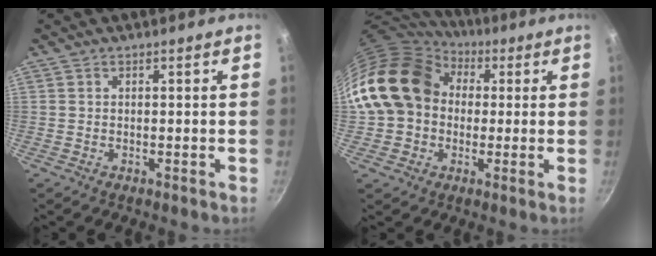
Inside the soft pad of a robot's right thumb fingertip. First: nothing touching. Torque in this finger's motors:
{"motor_torque": [0.21, 1.76, 0.21, -0.08, 0.21]}